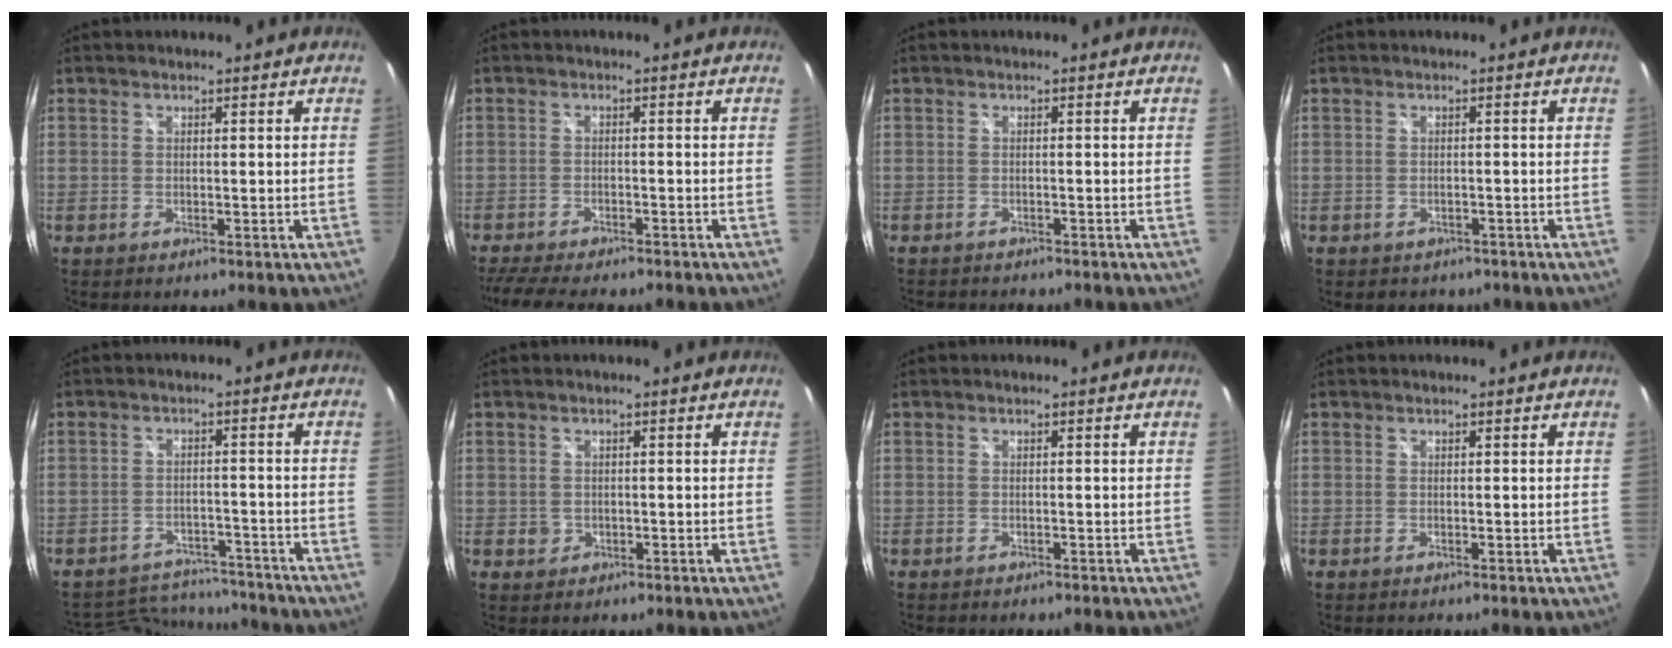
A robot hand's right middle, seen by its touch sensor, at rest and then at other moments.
{"total": 10.0, "force": [-8.7, 1.7, 4.5], "torque": [-0.108, -0.028, -0.139]}
{"total": 3.4, "force": [-3.1, 0.8, 0.9], "torque": [-0.022, -0.014, -0.047]}
{"total": 2.4, "force": [-1.6, 1.7, 0.4], "torque": [-0.012, -0.001, -0.017]}
{"total": 13.6, "force": [-12.4, 4.7, 3.3], "torque": [-0.084, 0.021, -0.165]}
{"total": 1.8, "force": [-0.3, 1.7, 0.4], "torque": [-0.005, -0.001, -0.004]}
{"total": 1.0, "force": [-0.9, 0.4, 0.2], "torque": [-0.008, -0.003, -0.013]}
{"total": 0.0}